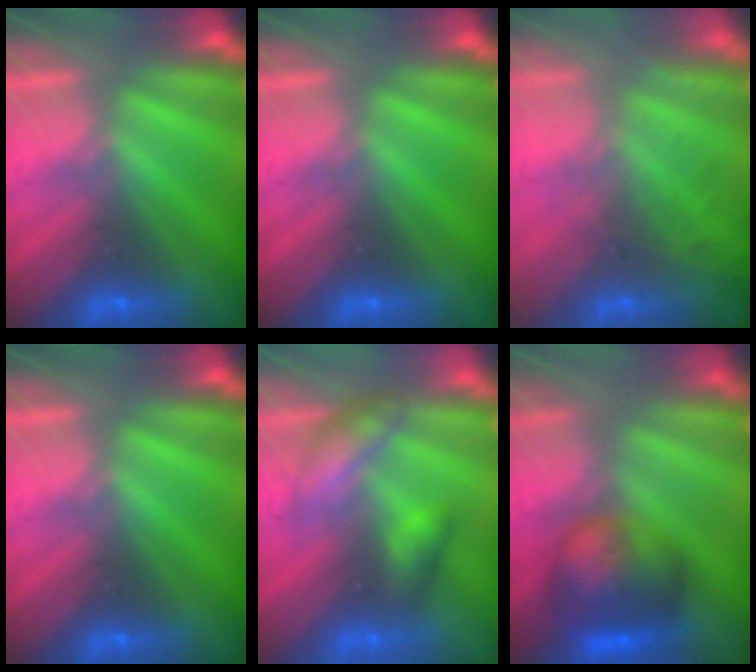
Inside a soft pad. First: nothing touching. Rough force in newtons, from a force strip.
{"total": 0.0}
{"total": 7.2}
{"total": 0.0}
{"total": 2.5}
{"total": 8.6}